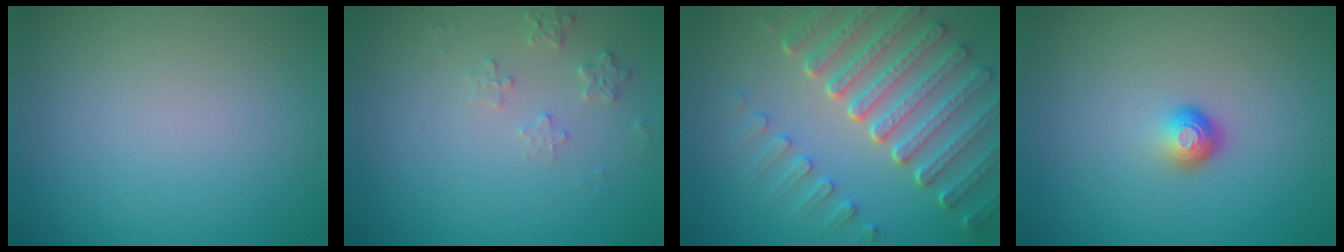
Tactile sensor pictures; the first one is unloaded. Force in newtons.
{"total": 1.6, "press": 1.6, "slide": 0.4}
{"total": 7.5, "press": 5.7, "slide": 4.9}
{"total": 1.7, "press": 1.1, "slide": 1.3}